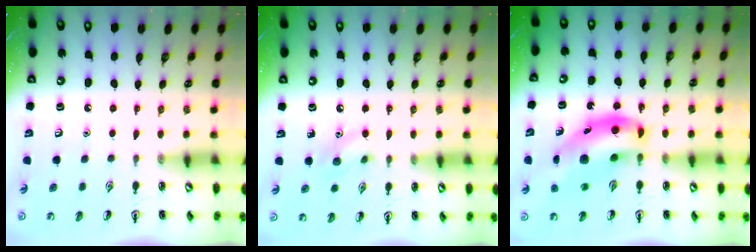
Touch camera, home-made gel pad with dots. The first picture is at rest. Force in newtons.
{"total": 6.8, "press": 6.7, "slide": 0.8}
{"total": 12.6, "press": 12.1, "slide": 3.6}